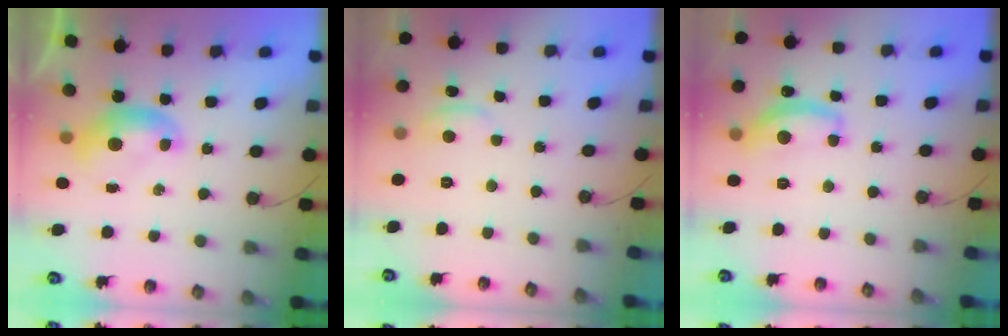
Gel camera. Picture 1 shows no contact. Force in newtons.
{"total": 1.9, "press": 1.9, "slide": 0.1}
{"total": 8.7, "press": 8.6, "slide": 0.9}